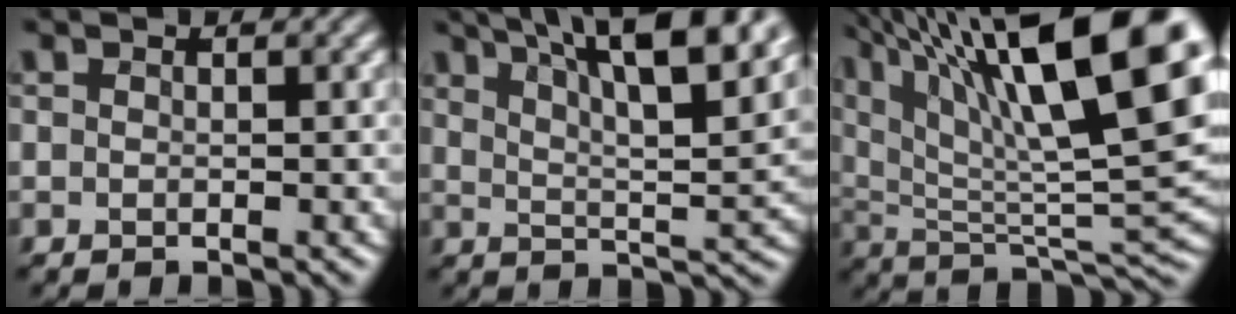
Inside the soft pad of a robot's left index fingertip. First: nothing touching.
{"total": 13.4, "force": [8.5, 4.1, 9.5], "torque": [-0.120, 0.029, 0.101]}
{"total": 18.1, "force": [9.3, 5.5, 14.5], "torque": [-0.248, 0.024, 0.165]}